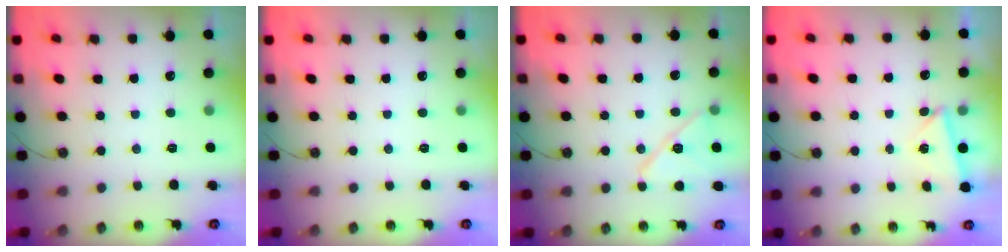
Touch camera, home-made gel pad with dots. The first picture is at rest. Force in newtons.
{"total": 0.0}
{"total": 12.2, "press": 12.2, "slide": 0.8}
{"total": 2.9, "press": 2.8, "slide": 0.7}